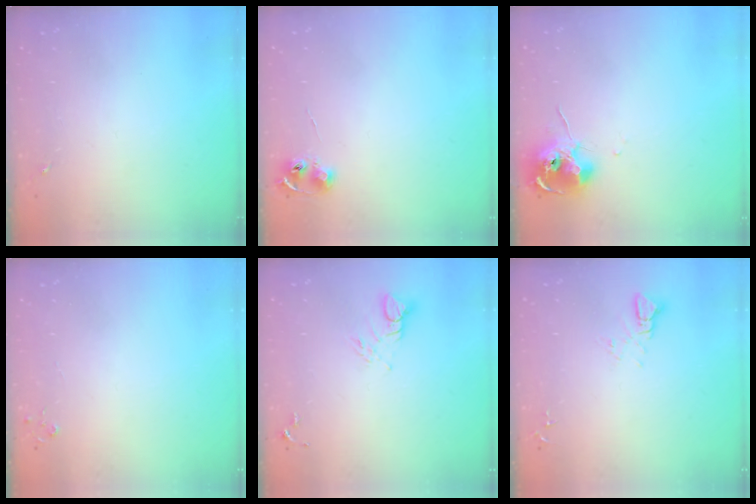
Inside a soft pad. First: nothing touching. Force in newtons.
{"total": 6.4, "press": 6.4, "slide": 0.7}
{"total": 10.3, "press": 10.3, "slide": 0.9}
{"total": 2.7, "press": 2.7, "slide": 0.3}
{"total": 4.6, "press": 4.6, "slide": 0.2}
{"total": 3.8, "press": 3.8, "slide": 0.3}